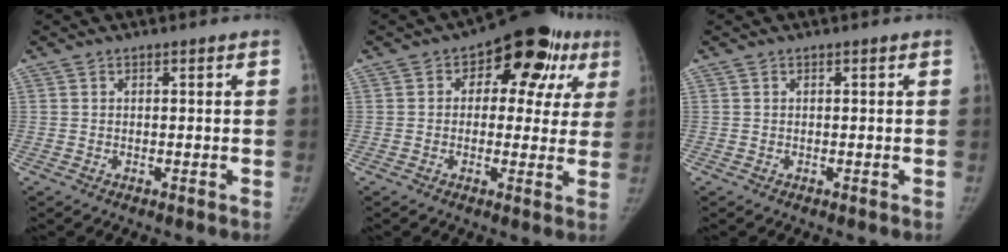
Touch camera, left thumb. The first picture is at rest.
{"total": 14.9, "force": [5.3, 9.0, 10.6], "torque": [-0.072, 0.013, 0.059]}
{"total": 0.0}